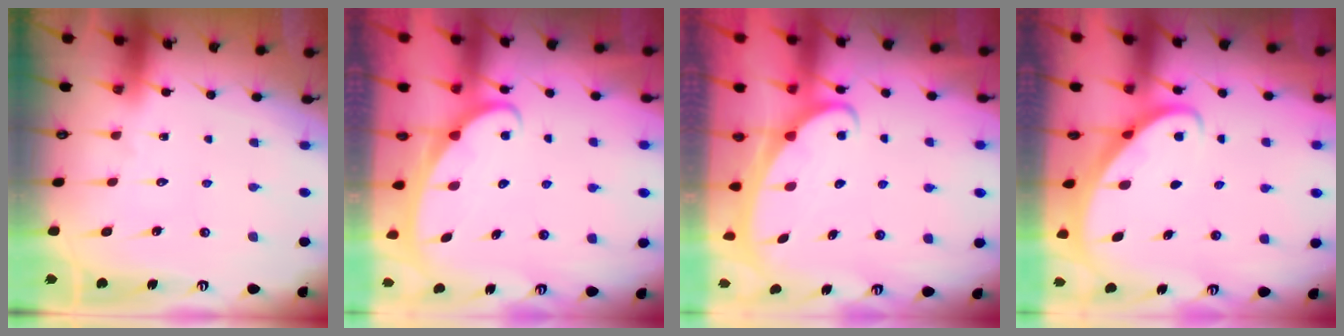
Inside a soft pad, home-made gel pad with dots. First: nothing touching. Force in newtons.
{"total": 2.4, "press": 2.4, "slide": 0.4}
{"total": 2.3, "press": 2.2, "slide": 0.3}
{"total": 2.7, "press": 2.7, "slide": 0.2}